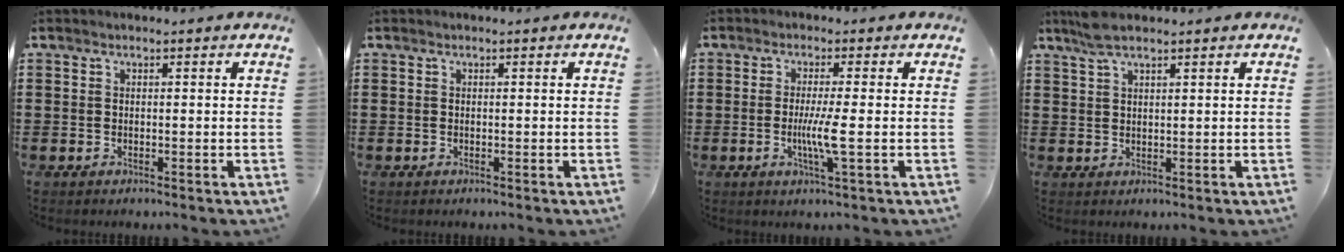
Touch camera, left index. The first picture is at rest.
{"total": 0.0}
{"total": 4.7, "force": [-0.8, -0.2, 4.7], "torque": [-0.089, -0.010, -0.020]}
{"total": 3.9, "force": [2.8, 0.8, 2.6], "torque": [-0.056, 0.005, 0.051]}